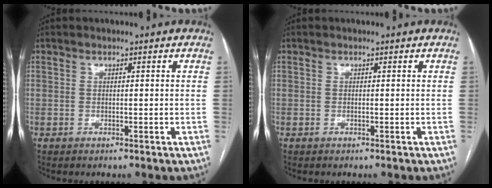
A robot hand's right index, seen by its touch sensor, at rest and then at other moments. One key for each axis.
{"total": 0.0}